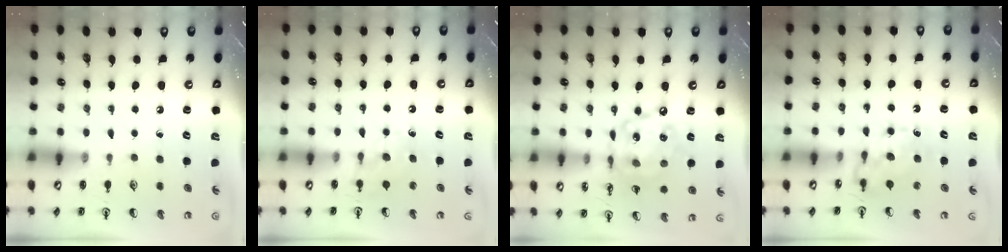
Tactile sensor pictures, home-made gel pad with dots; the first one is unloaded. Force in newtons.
{"total": 4.7, "press": 4.7, "slide": 0.5}
{"total": 15.2, "press": 15.1, "slide": 1.6}
{"total": 6.6, "press": 6.6, "slide": 0.5}